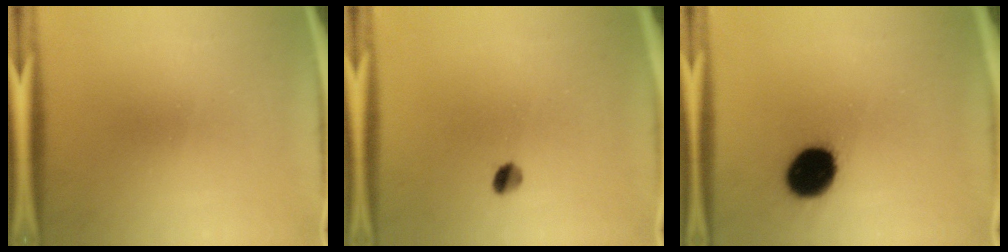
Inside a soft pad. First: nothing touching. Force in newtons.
{"total": 2.5}
{"total": 13.5}